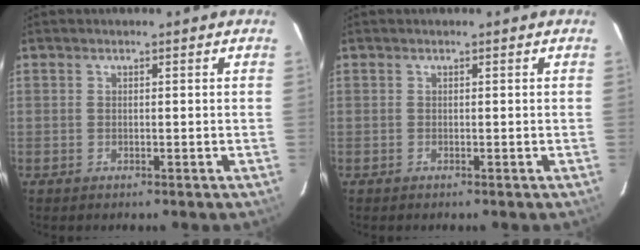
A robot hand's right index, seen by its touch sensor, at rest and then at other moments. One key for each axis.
{"total": 0.0}